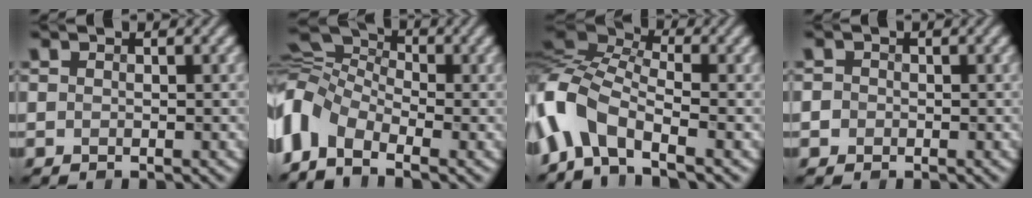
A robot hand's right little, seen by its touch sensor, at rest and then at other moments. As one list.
[{"total": 8.2, "force": [-3.1, 5.4, 5.4], "torque": [-0.125, 0.009, -0.086]}, {"total": 8.6, "force": [-3.7, 4.4, 6.4], "torque": [-0.134, 0.012, -0.094]}, {"total": 1.0, "force": [-0.2, 1.0, 0.1], "torque": [0.007, 0.004, -0.009]}]